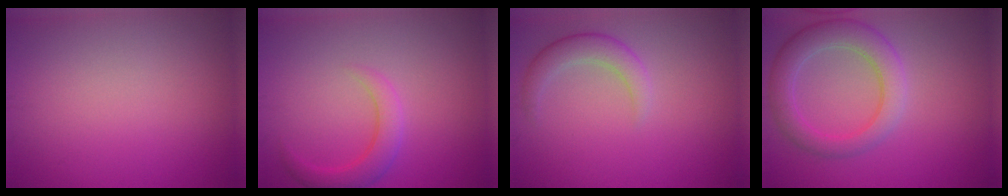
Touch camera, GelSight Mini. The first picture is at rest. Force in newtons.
{"total": 2.8, "press": 2.8, "slide": 0.4}
{"total": 2.8, "press": 2.8, "slide": 0.1}
{"total": 5.0, "press": 4.9, "slide": 0.4}